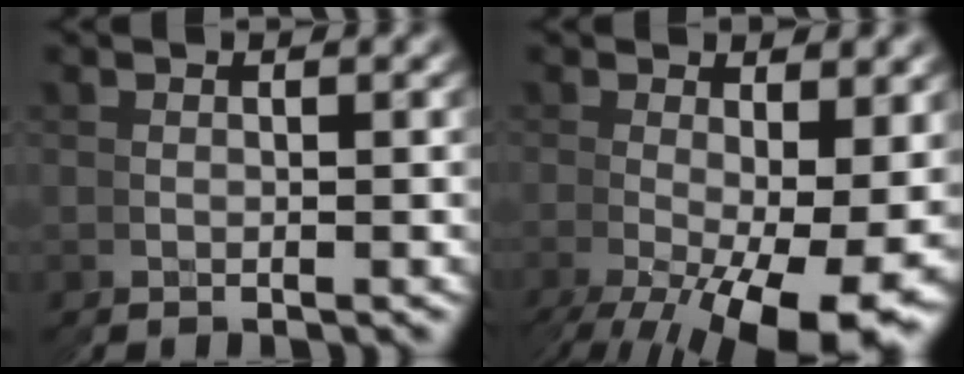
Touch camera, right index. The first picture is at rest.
{"total": 9.3, "force": [-3.6, 3.3, 8.0], "torque": [-0.126, -0.040, -0.029]}